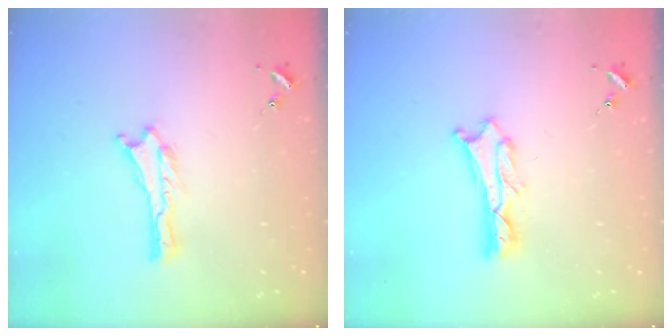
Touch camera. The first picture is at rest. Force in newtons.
{"total": 2.0, "press": 2.0, "slide": 0.2}